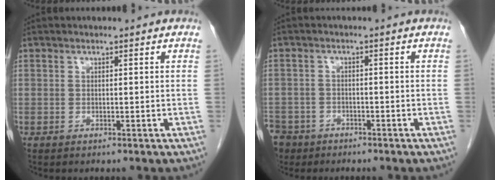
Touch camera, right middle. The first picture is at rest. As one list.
[{"total": 7.8, "force": [-5.4, 5.4, 1.5], "torque": [-0.059, -0.005, -0.095]}]